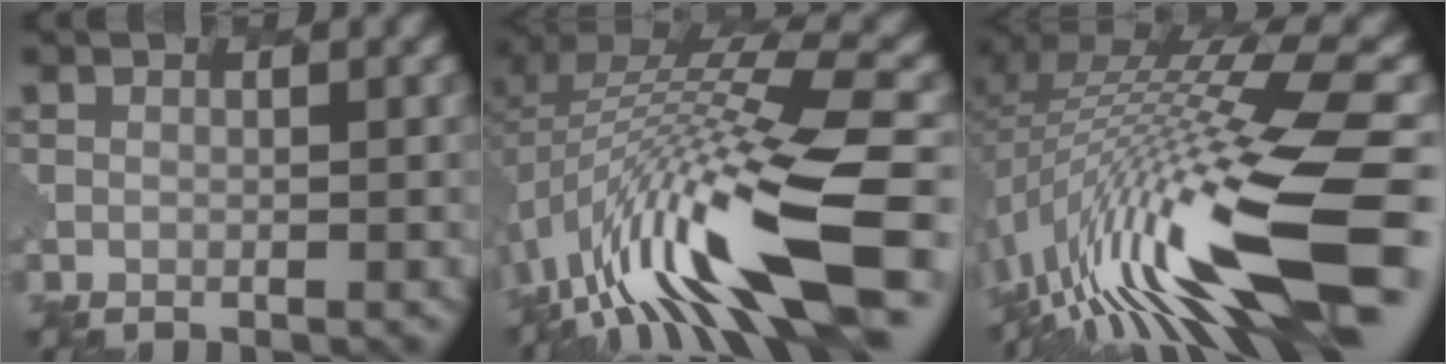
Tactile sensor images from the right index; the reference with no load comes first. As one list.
[{"total": 13.5, "force": [-3.8, 4.2, 12.2], "torque": [-0.216, 0.018, -0.053]}, {"total": 14.6, "force": [-4.0, 3.5, 13.7], "torque": [-0.242, 0.020, -0.067]}]